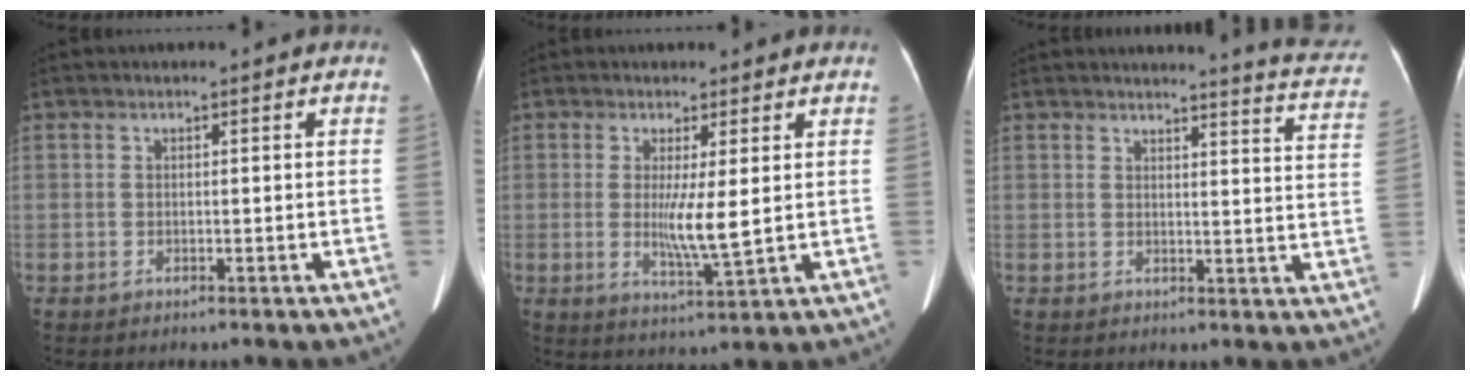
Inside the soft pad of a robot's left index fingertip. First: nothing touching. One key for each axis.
{"total": 5.1, "fx": 0.1, "fy": 0.0, "fz": 5.1, "tx": -0.100, "ty": -0.016, "tz": 0.010}
{"total": 10.3, "fx": 10.0, "fy": 0.1, "fz": 2.6, "tx": -0.018, "ty": -0.062, "tz": 0.086}